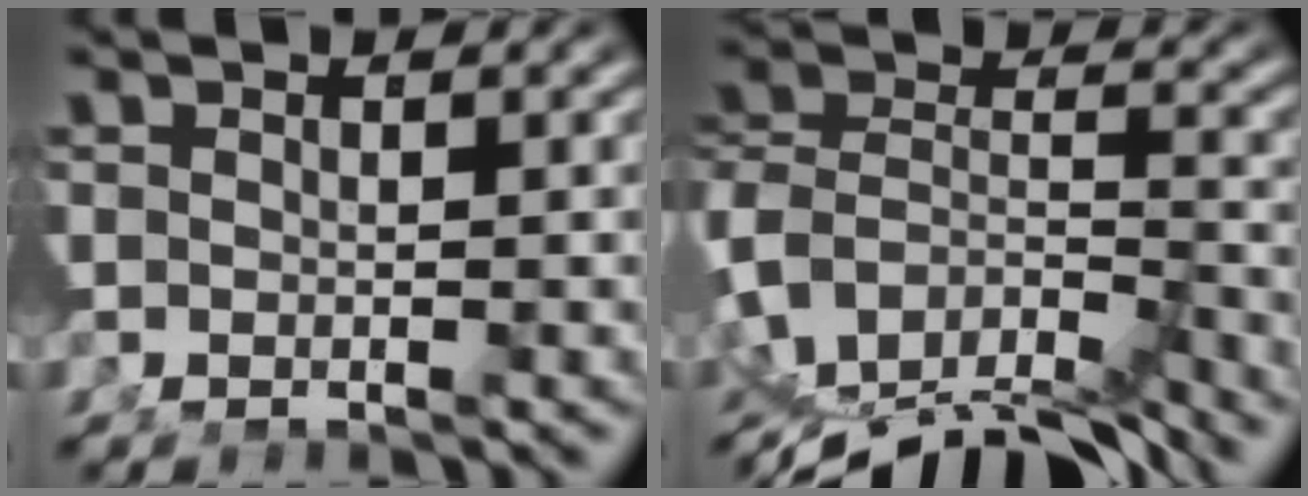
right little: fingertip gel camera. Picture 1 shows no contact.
{"total": 14.8, "force": [-6.6, 11.7, 6.2], "torque": [-0.166, -0.078, -0.101]}